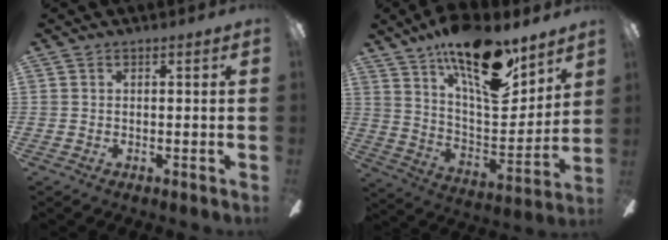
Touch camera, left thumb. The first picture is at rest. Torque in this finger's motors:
{"motor_torque": [1.74, 1.00, 1.76, -1.01, 0.56]}